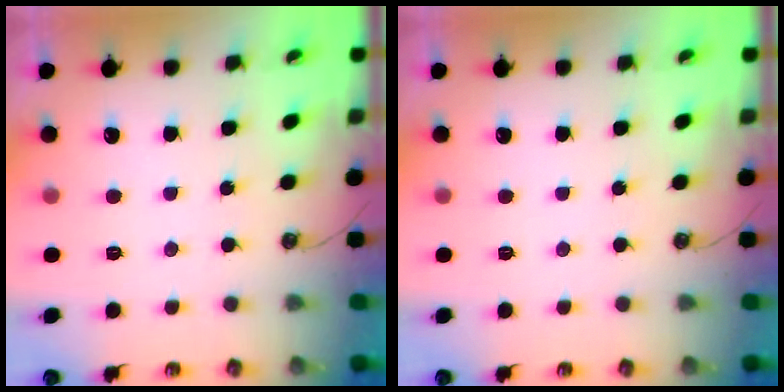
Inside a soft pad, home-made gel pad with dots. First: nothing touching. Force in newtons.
{"total": 0.0}